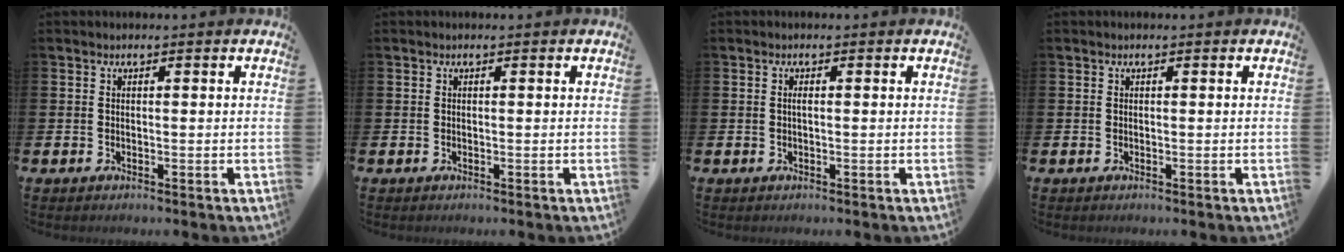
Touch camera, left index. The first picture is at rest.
{"total": 0.0}
{"total": 0.7, "force": [0.1, 0.1, 0.7], "torque": [-0.016, 0.001, 0.002]}
{"total": 0.0}